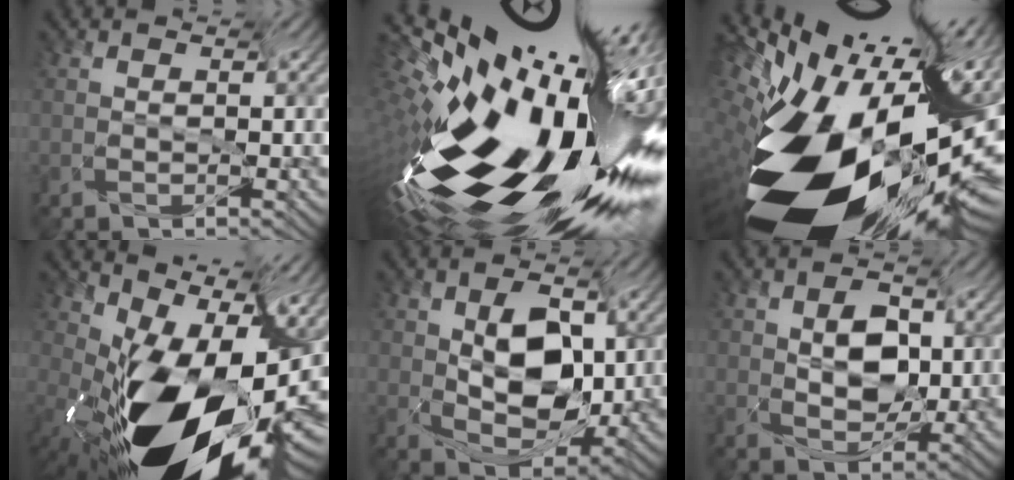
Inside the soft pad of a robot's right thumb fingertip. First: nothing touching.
{"total": 18.1, "force": [-6.2, 7.1, 15.4], "torque": [-0.283, -0.010, -0.099]}
{"total": 18.0, "force": [-9.6, 7.2, 13.4], "torque": [-0.214, -0.052, -0.143]}
{"total": 16.9, "force": [-8.3, 7.8, 12.5], "torque": [-0.193, -0.033, -0.117]}
{"total": 10.1, "force": [-3.5, 5.9, 7.4], "torque": [-0.142, -0.002, -0.045]}
{"total": 6.0, "force": [-2.6, 3.6, 4.1], "torque": [-0.095, 0.007, -0.038]}